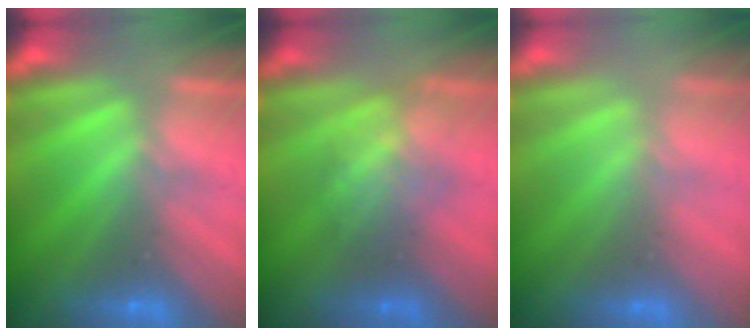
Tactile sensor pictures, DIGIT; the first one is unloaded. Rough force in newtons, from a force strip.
{"total": 3.2}
{"total": 2.8}